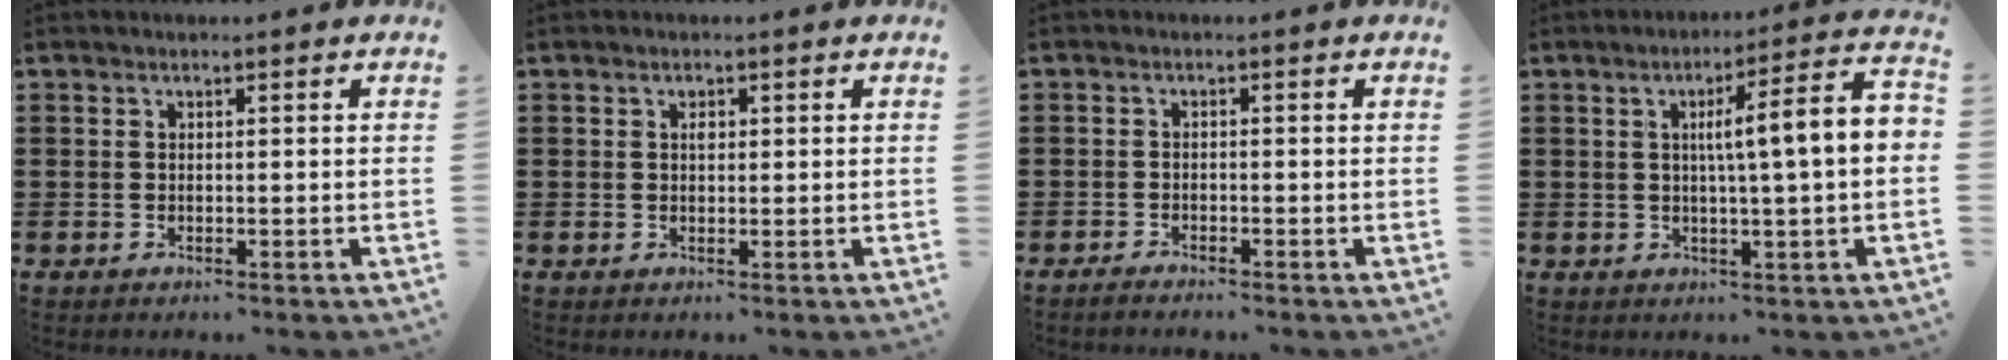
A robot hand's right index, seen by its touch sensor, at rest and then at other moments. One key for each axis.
{"total": 1.0, "fx": 0.4, "fy": 0.7, "fz": 0.6, "tx": -0.013, "ty": 0.003, "tz": 0.007}
{"total": 1.2, "fx": -1.2, "fy": 0.0, "fz": 0.2, "tx": -0.005, "ty": -0.001, "tz": -0.022}
{"total": 7.3, "fx": 0.4, "fy": 0.0, "fz": 7.3, "tx": -0.122, "ty": -0.012, "tz": -0.008}